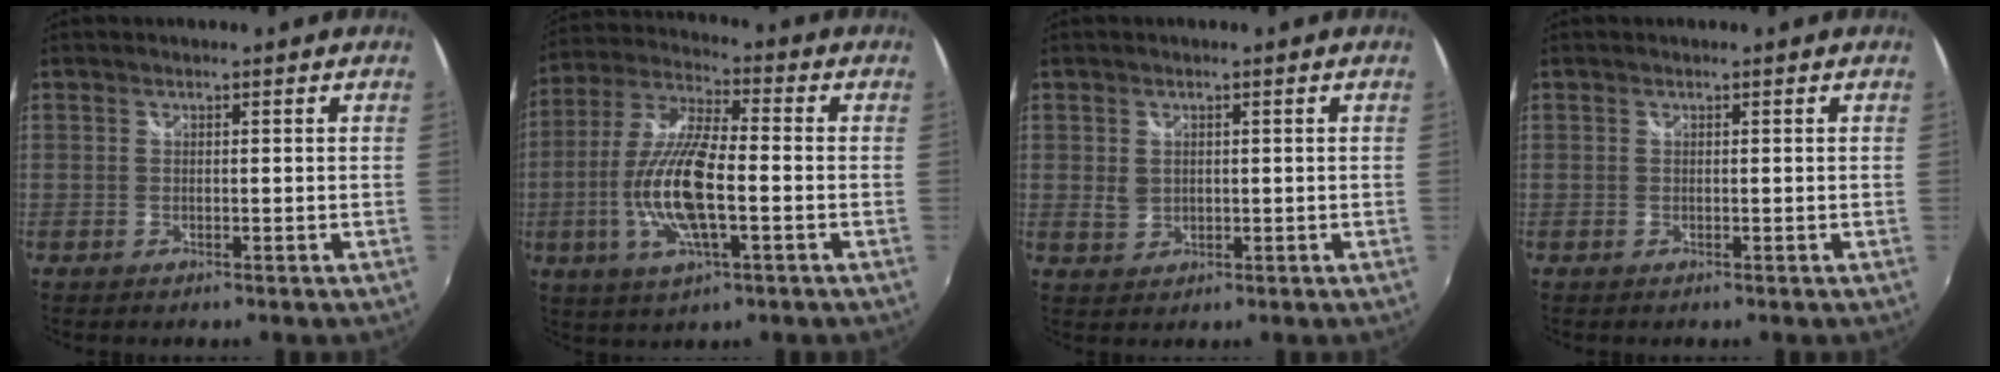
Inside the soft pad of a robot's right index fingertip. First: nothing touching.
{"total": 14.7, "force": [-3.2, 4.3, 13.7], "torque": [-0.277, -0.006, -0.061]}
{"total": 2.8, "force": [0.3, 2.3, 1.5], "torque": [-0.025, -0.001, 0.009]}
{"total": 0.0}